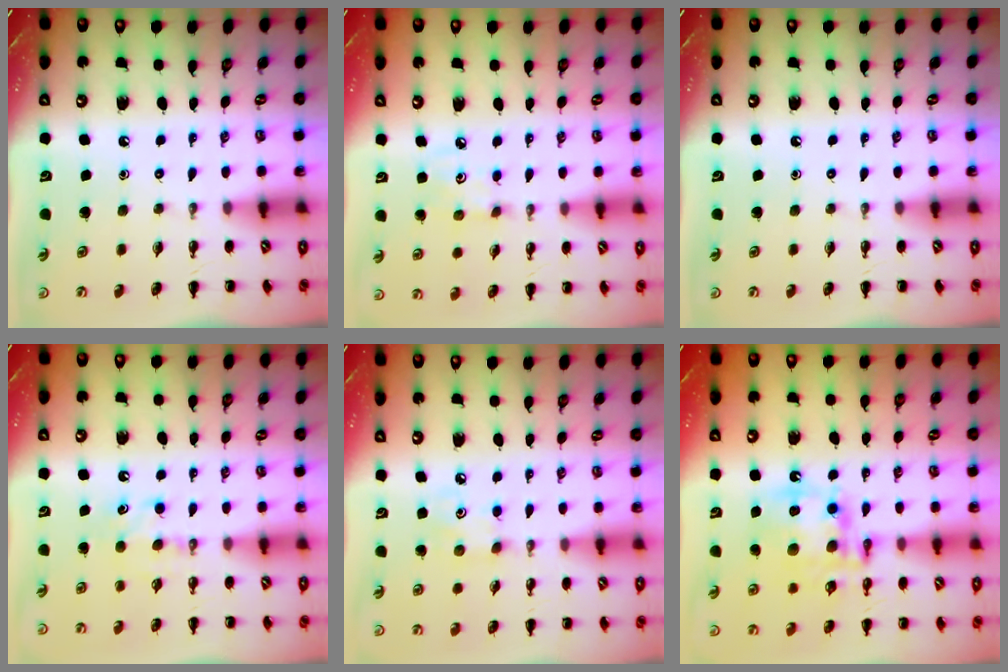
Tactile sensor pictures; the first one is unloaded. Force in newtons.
{"total": 3.1, "press": 3.0, "slide": 0.9}
{"total": 0.0}
{"total": 7.1, "press": 6.9, "slide": 1.6}
{"total": 4.2, "press": 4.1, "slide": 0.8}
{"total": 14.2, "press": 13.8, "slide": 3.4}